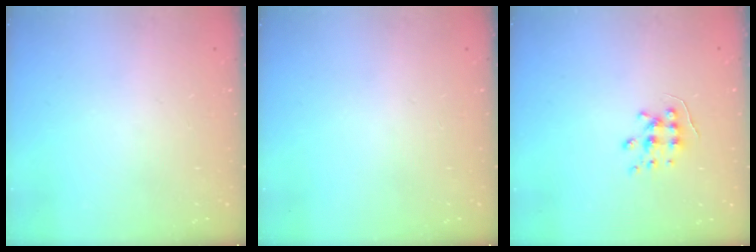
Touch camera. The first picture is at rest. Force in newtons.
{"total": 0.0}
{"total": 6.2, "press": 6.1, "slide": 0.4}